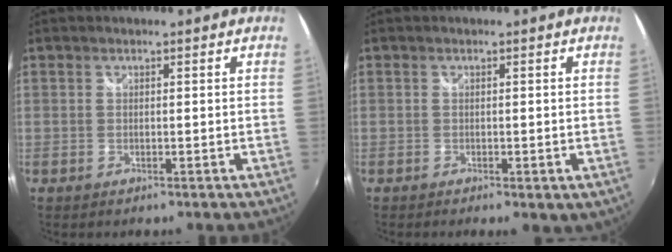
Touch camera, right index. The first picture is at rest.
{"total": 2.9, "force": [-1.3, 0.9, 2.4], "torque": [-0.037, -0.013, -0.013]}